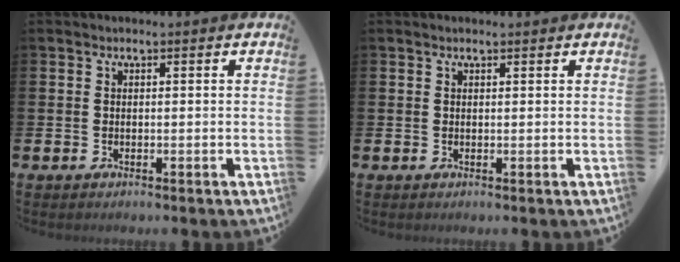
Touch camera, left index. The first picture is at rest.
{"total": 0.8, "force": [0.7, 0.1, 0.3], "torque": [-0.004, 0.001, 0.012]}